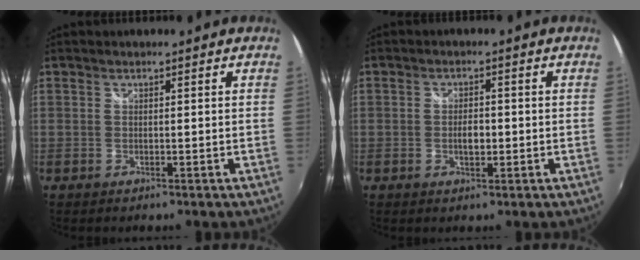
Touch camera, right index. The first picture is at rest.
{"total": 2.8, "force": [-0.6, 1.5, 2.3], "torque": [-0.040, 0.000, -0.009]}